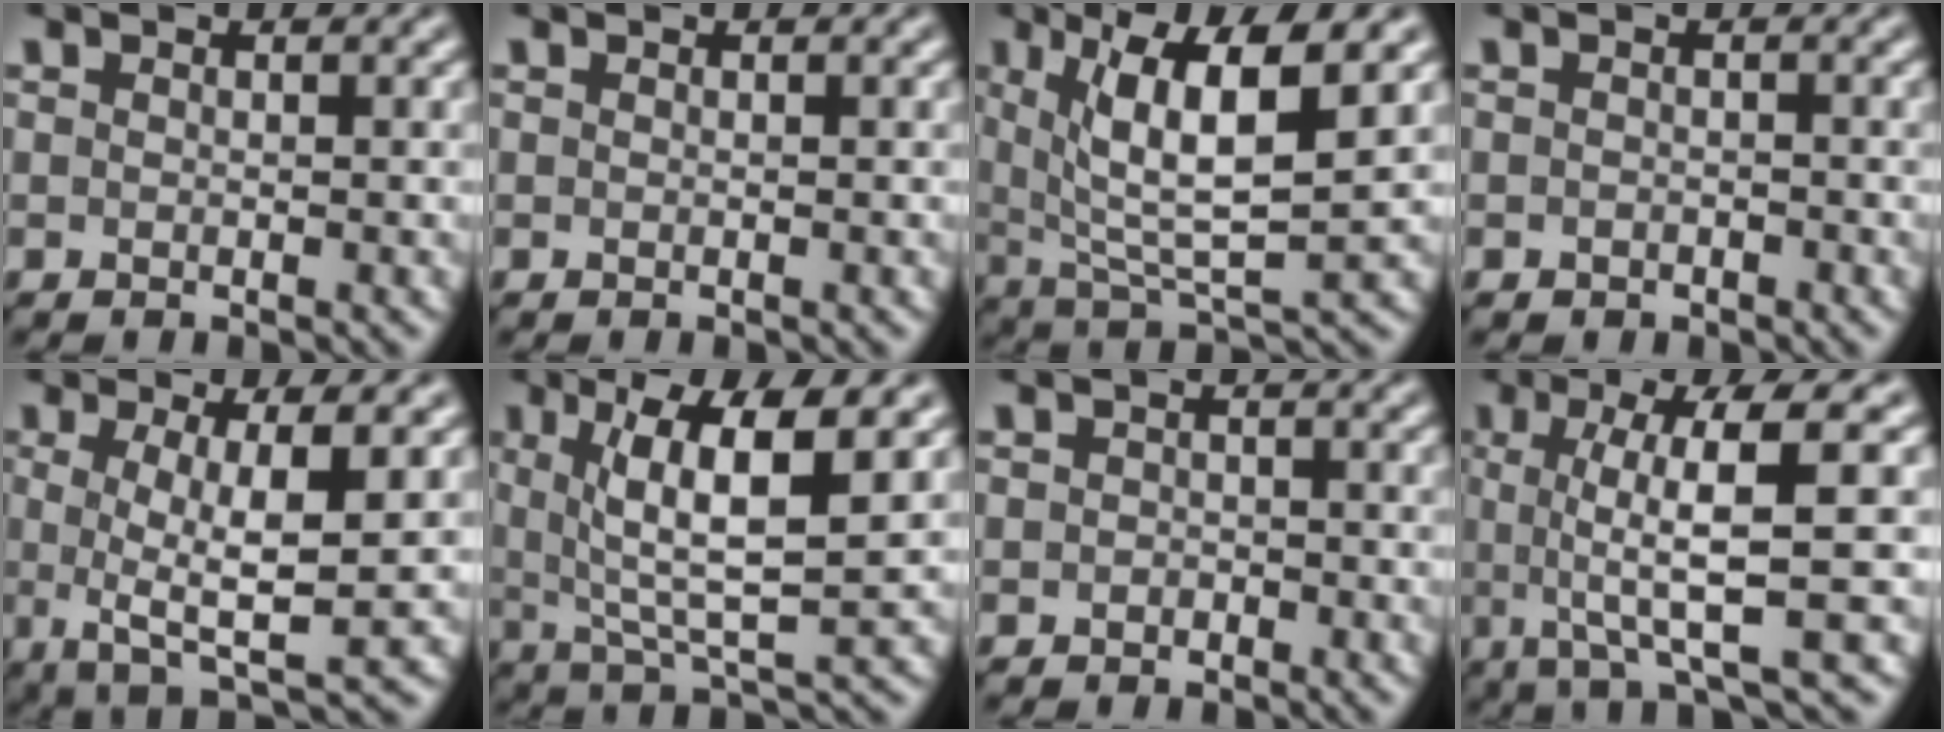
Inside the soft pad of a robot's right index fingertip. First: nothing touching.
{"total": 0.0}
{"total": 8.2, "force": [1.8, 3.6, 7.1], "torque": [-0.124, -0.010, 0.043]}
{"total": 0.8, "force": [-0.8, 0.3, 0.0], "torque": [-0.001, -0.011, -0.006]}
{"total": 6.4, "force": [-0.8, 1.6, 6.2], "torque": [-0.105, -0.025, 0.005]}
{"total": 7.2, "force": [2.0, 2.3, 6.5], "torque": [-0.098, -0.002, 0.040]}
{"total": 1.2, "force": [-1.1, 0.4, -0.3], "torque": [0.007, -0.012, -0.013]}
{"total": 6.7, "force": [-0.2, 0.9, 6.6], "torque": [-0.112, -0.017, 0.007]}